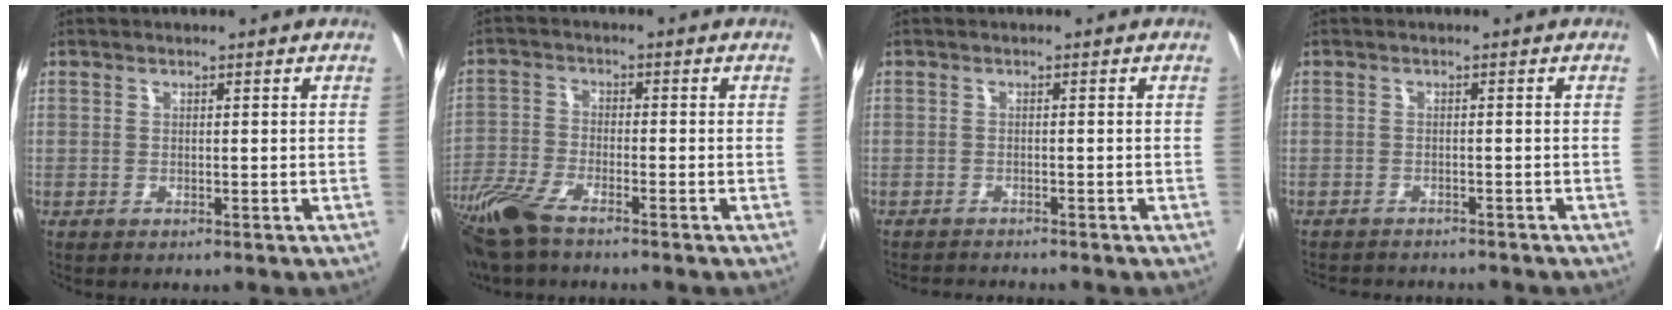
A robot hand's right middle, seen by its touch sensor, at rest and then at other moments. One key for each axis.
{"total": 8.5, "fx": -6.6, "fy": 1.6, "fz": 5.1, "tx": -0.107, "ty": -0.024, "tz": -0.130}
{"total": 3.4, "fx": -3.4, "fy": -0.5, "fz": 0.6, "tx": 0.001, "ty": -0.014, "tz": -0.053}
{"total": 7.2, "fx": -6.9, "fy": 1.2, "fz": 1.7, "tx": -0.018, "ty": -0.005, "tz": -0.093}